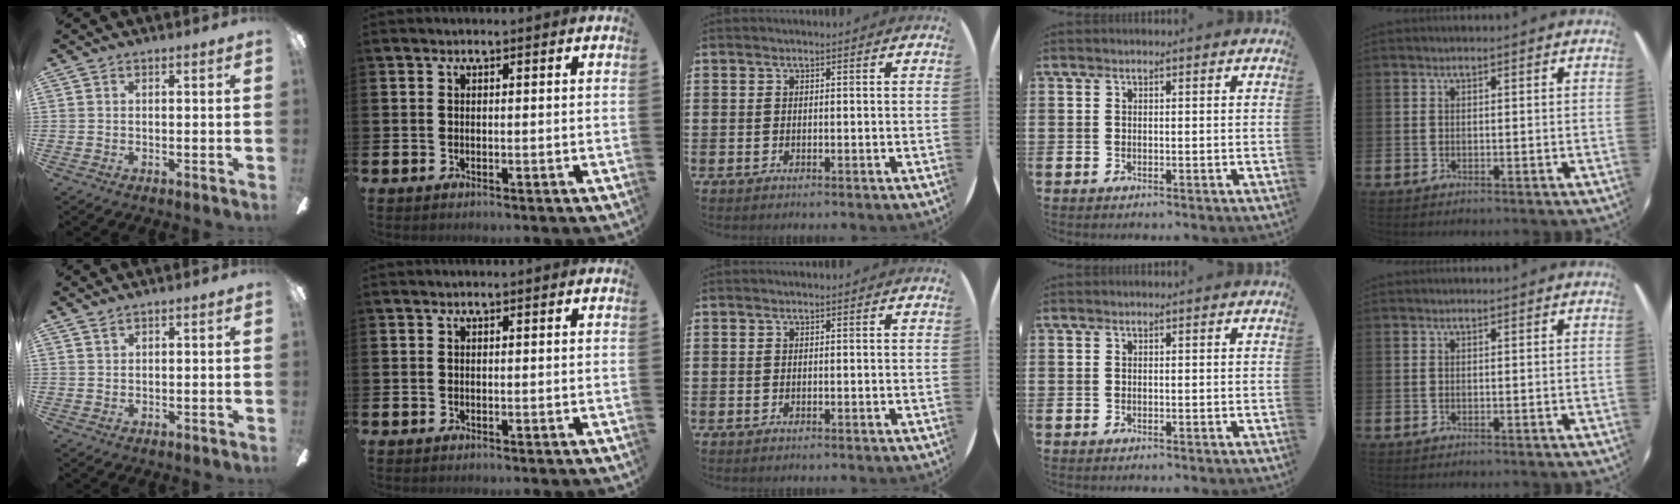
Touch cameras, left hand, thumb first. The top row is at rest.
{"thumb": {"total": 0.8, "force": [0.8, 0.2, 0.2], "torque": [-0.004, 0.000, 0.015]}}